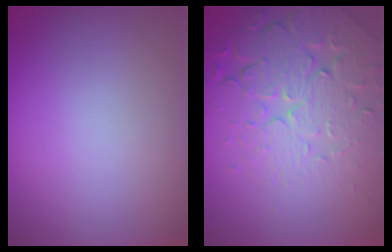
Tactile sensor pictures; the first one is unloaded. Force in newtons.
{"total": 7.4, "press": 5.4, "slide": 5.1}